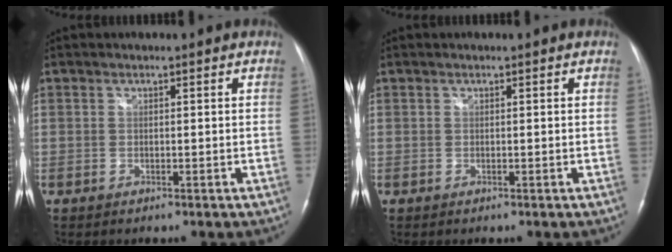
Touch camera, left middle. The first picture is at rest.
{"total": 0.0}